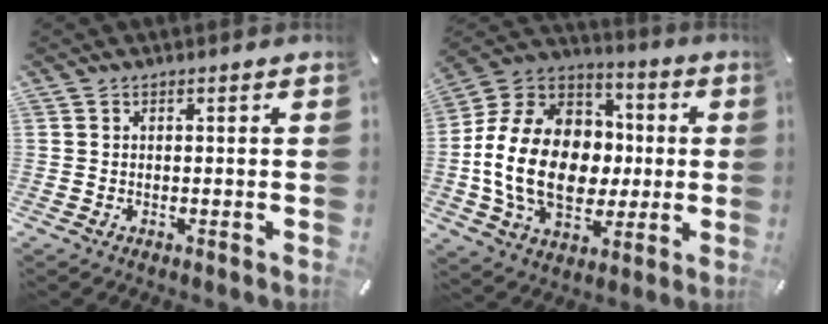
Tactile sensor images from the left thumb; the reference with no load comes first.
{"total": 20.8, "force": [-2.5, 16.1, 13.0], "torque": [-0.275, 0.018, -0.033]}